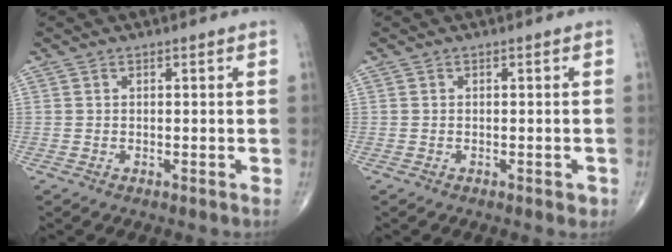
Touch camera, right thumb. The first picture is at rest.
{"total": 1.1, "force": [-0.4, 0.7, 0.7], "torque": [-0.002, 0.000, -0.004]}